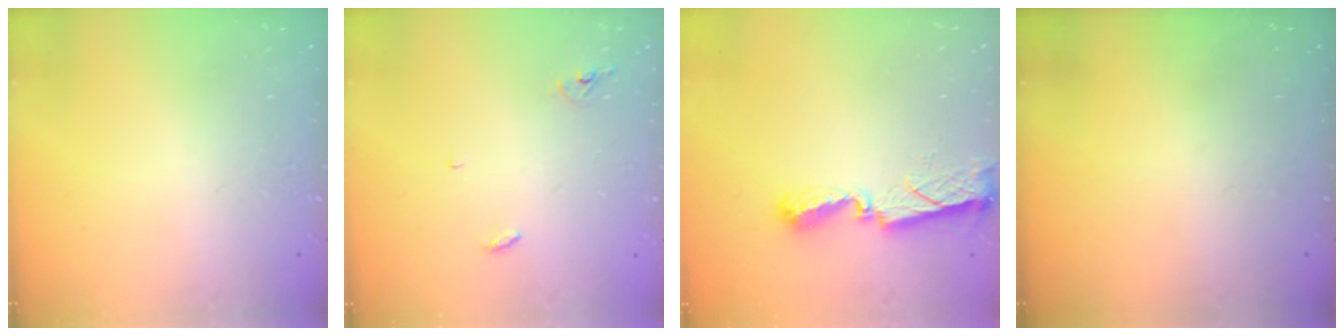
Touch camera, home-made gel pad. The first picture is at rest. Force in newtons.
{"total": 2.9, "press": 2.9, "slide": 0.2}
{"total": 8.7, "press": 8.7, "slide": 0.4}
{"total": 0.0}